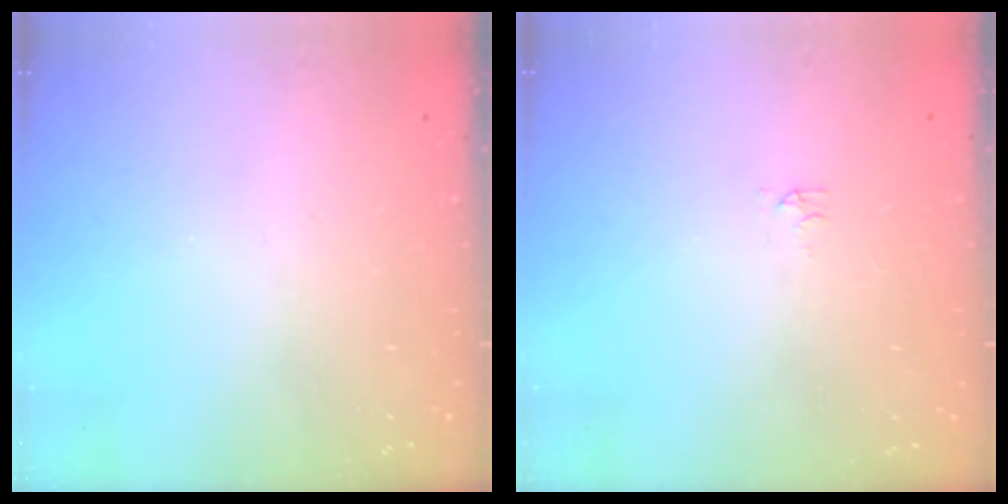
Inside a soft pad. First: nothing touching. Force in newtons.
{"total": 2.9, "press": 2.9, "slide": 0.5}